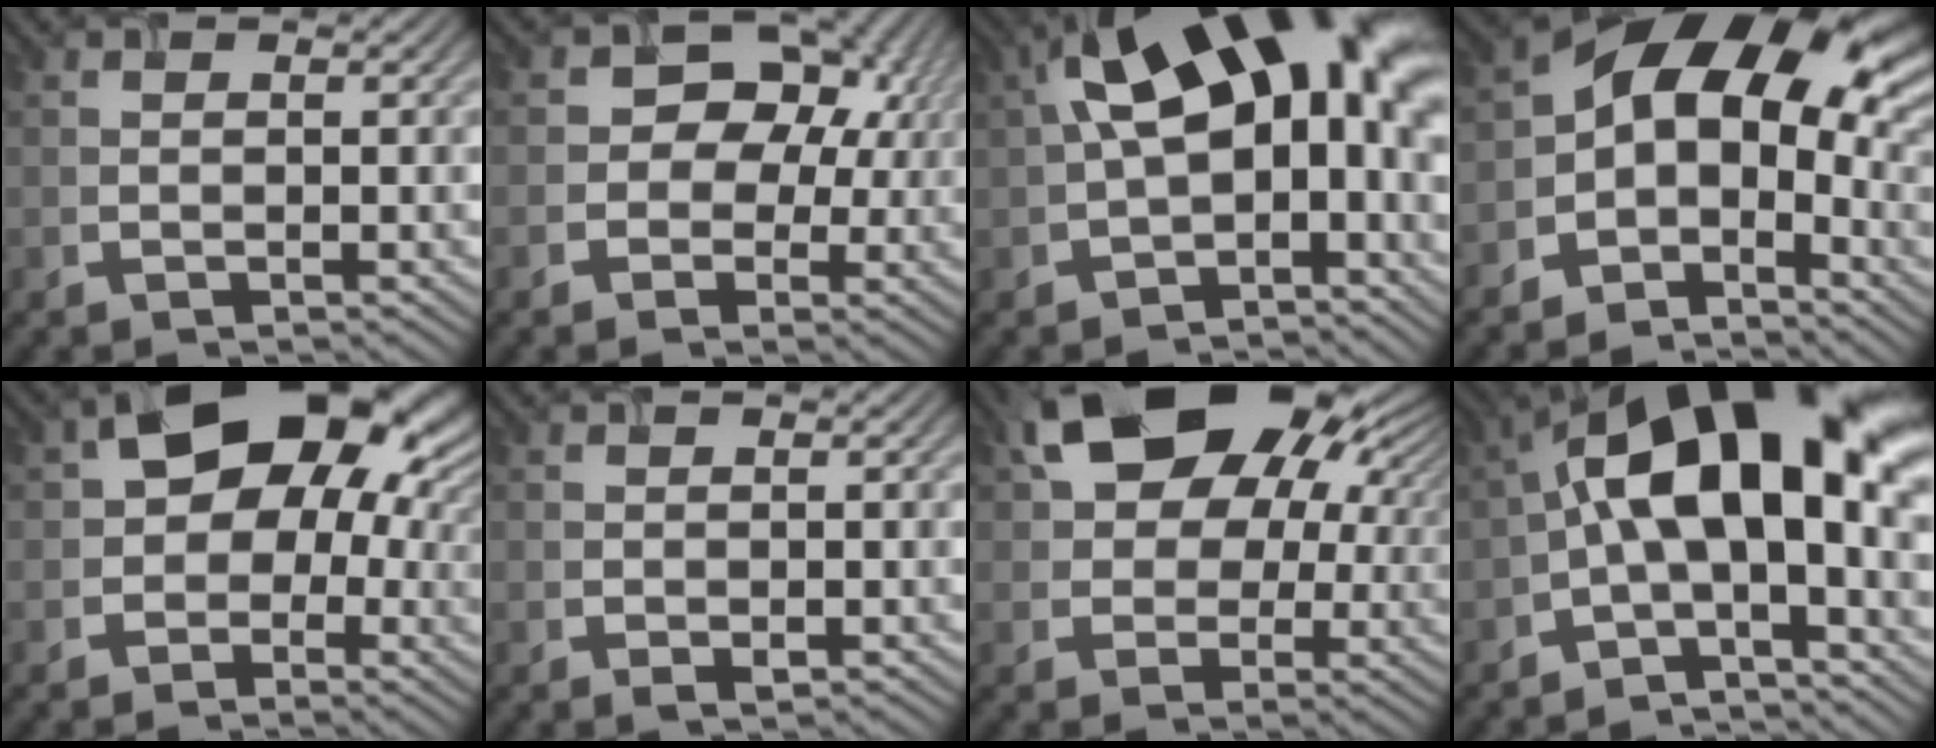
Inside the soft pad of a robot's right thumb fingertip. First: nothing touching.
{"total": 9.2, "force": [1.4, 7.8, 4.7], "torque": [-0.065, 0.022, -0.015]}
{"total": 16.9, "force": [2.9, 8.6, 14.3], "torque": [-0.212, 0.016, 0.047]}
{"total": 12.0, "force": [-1.4, 7.7, 9.1], "torque": [-0.137, 0.004, -0.041]}
{"total": 12.8, "force": [2.4, 8.9, 8.9], "torque": [-0.105, 0.006, 0.022]}
{"total": 0.9, "force": [-0.2, 0.6, 0.7], "torque": [-0.008, -0.005, -0.001]}
{"total": 15.3, "force": [6.5, 10.0, 9.5], "torque": [-0.138, 0.018, 0.099]}
{"total": 15.1, "force": [1.3, 6.2, 13.7], "torque": [-0.204, 0.033, 0.008]}